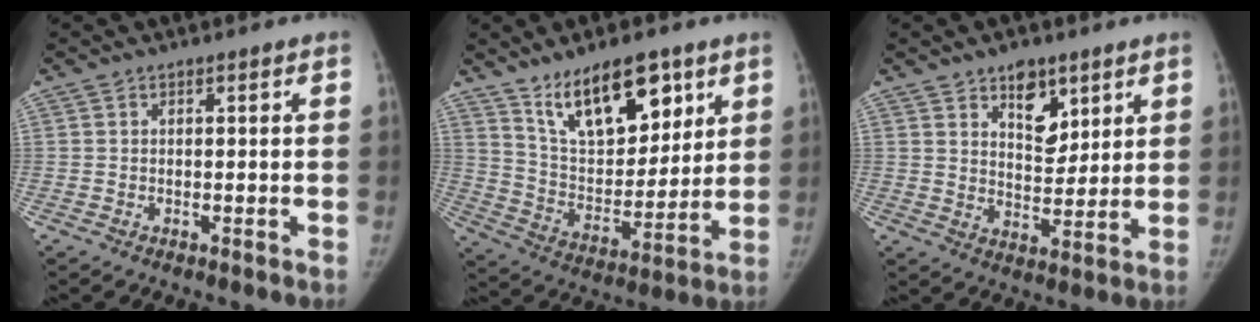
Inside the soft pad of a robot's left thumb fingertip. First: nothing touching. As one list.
[{"total": 17.5, "force": [10.6, 8.0, 11.2], "torque": [-0.134, -0.057, 0.195]}, {"total": 8.4, "force": [4.9, 4.8, 4.9], "torque": [-0.042, -0.033, 0.081]}]